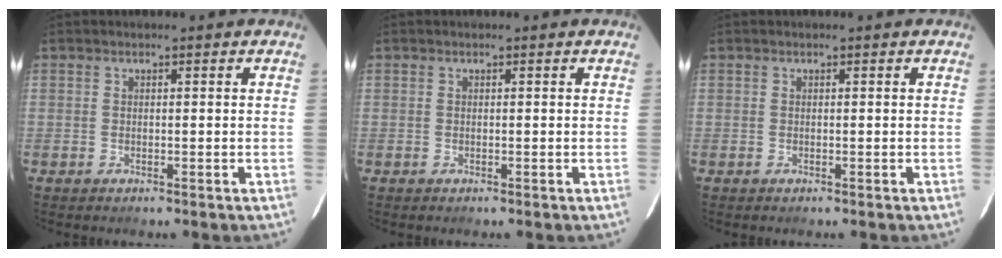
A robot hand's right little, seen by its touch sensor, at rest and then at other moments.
{"total": 0.0}
{"total": 0.0}